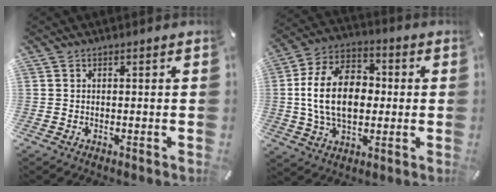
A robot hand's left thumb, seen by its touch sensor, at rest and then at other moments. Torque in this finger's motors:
{"motor_torque": [0.79, 0.75, 1.67, 0.32, 0.29]}